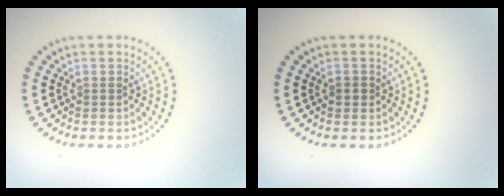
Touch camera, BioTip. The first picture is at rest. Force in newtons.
{"total": 0.8, "press": 0.7, "slide": 0.1}